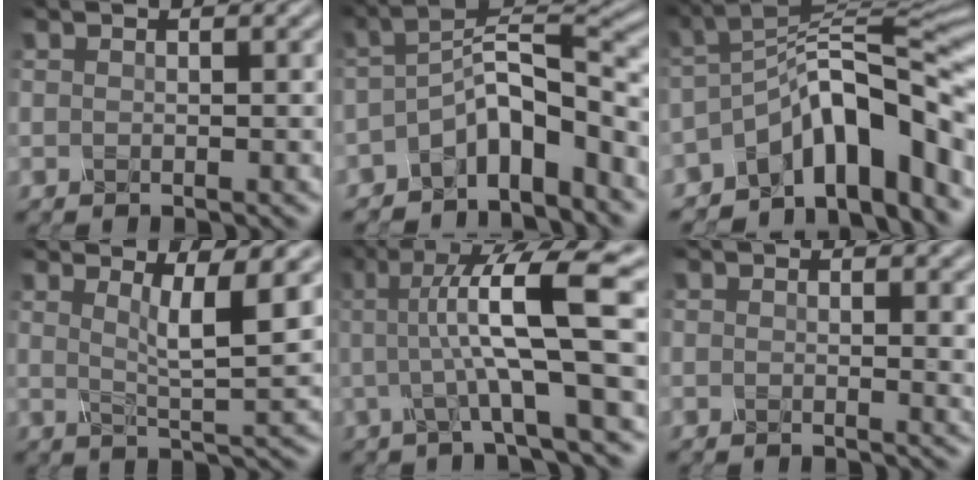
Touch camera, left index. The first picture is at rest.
{"total": 5.6, "force": [-3.3, 1.6, 4.3], "torque": [-0.072, 0.014, -0.059]}
{"total": 11.4, "force": [-5.9, 3.7, 9.0], "torque": [-0.116, 0.021, -0.093]}
{"total": 5.3, "force": [2.1, 0.6, 4.8], "torque": [-0.077, -0.004, 0.047]}
{"total": 9.4, "force": [1.0, 1.4, 9.2], "torque": [-0.127, 0.010, 0.021]}
{"total": 2.4, "force": [0.7, 0.9, 2.1], "torque": [-0.013, 0.006, 0.011]}